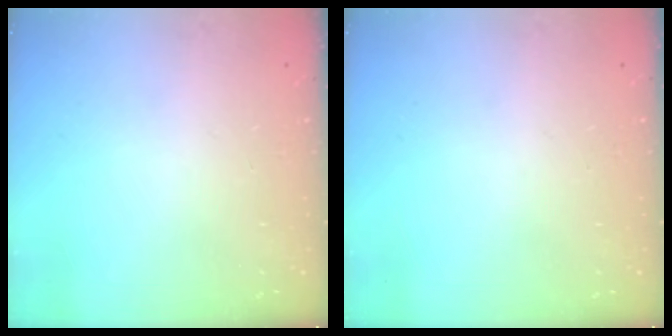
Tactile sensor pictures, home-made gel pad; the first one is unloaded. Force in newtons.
{"total": 0.0}